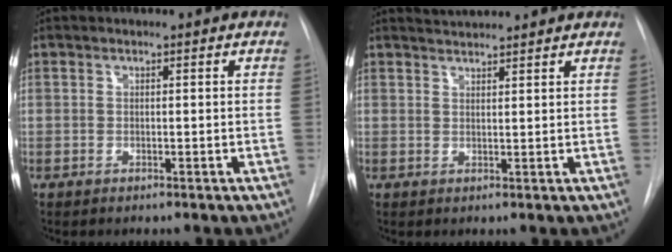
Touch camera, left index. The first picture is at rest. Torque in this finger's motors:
{"motor_torque": [-0.26, -0.18, -0.86, -0.05]}